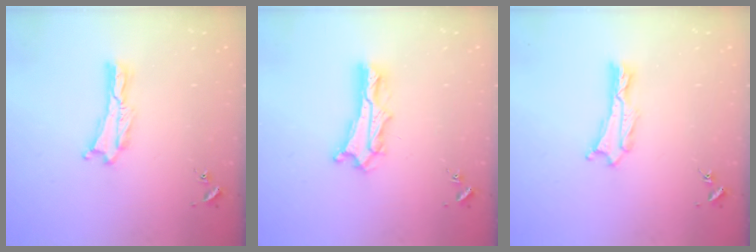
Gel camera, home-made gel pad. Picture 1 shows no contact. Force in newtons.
{"total": 5.2, "press": 5.2, "slide": 0.6}
{"total": 0.7, "press": 0.6, "slide": 0.2}